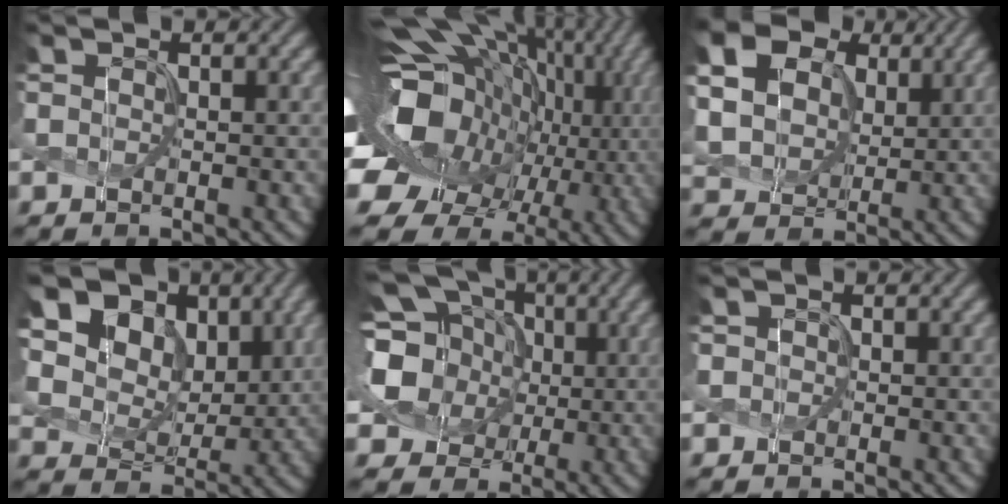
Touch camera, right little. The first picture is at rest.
{"total": 19.8, "force": [0.3, 15.1, 12.8], "torque": [-0.223, 0.001, 0.001]}
{"total": 11.1, "force": [4.9, 8.2, 5.6], "torque": [-0.154, 0.024, 0.099]}
{"total": 15.7, "force": [7.3, 11.5, 7.7], "torque": [-0.187, 0.031, 0.145]}
{"total": 10.8, "force": [1.0, 9.2, 5.5], "torque": [-0.121, 0.021, -0.017]}
{"total": 0.9, "force": [0.0, 0.9, 0.1], "torque": [0.003, -0.002, -0.004]}